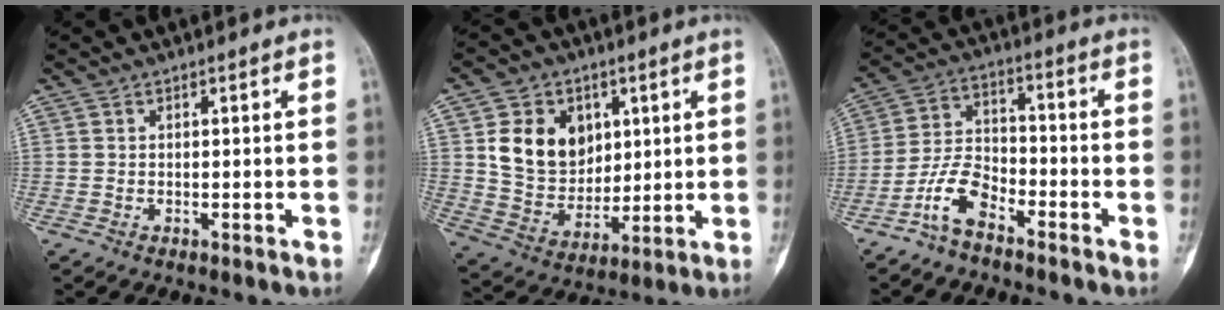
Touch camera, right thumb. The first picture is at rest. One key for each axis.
{"total": 13.7, "fx": 4.0, "fy": 11.0, "fz": 7.3, "tx": -0.082, "ty": -0.018, "tz": 0.084}
{"total": 7.9, "fx": -5.3, "fy": 3.5, "fz": 4.7, "tx": -0.097, "ty": 0.044, "tz": -0.112}